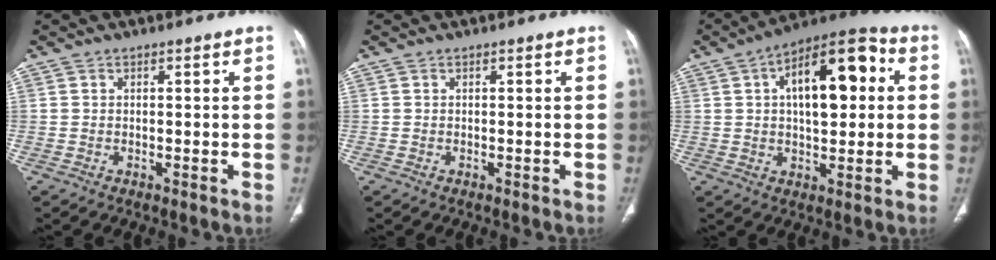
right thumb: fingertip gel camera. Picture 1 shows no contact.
{"total": 0.0}
{"total": 17.0, "force": [3.5, 8.2, 14.4], "torque": [-0.187, 0.024, 0.047]}